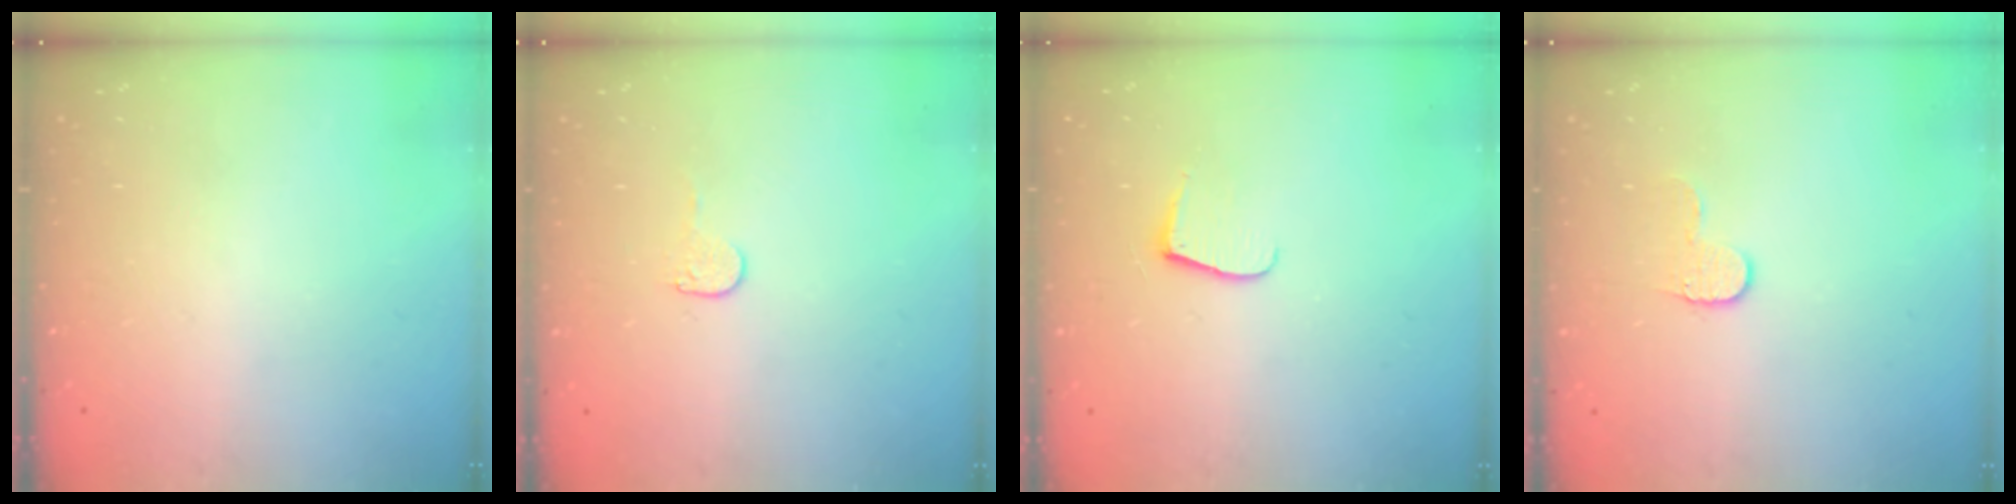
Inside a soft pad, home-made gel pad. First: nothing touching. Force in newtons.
{"total": 4.0, "press": 4.0, "slide": 0.3}
{"total": 6.9, "press": 6.9, "slide": 0.7}
{"total": 5.8, "press": 5.8, "slide": 0.5}